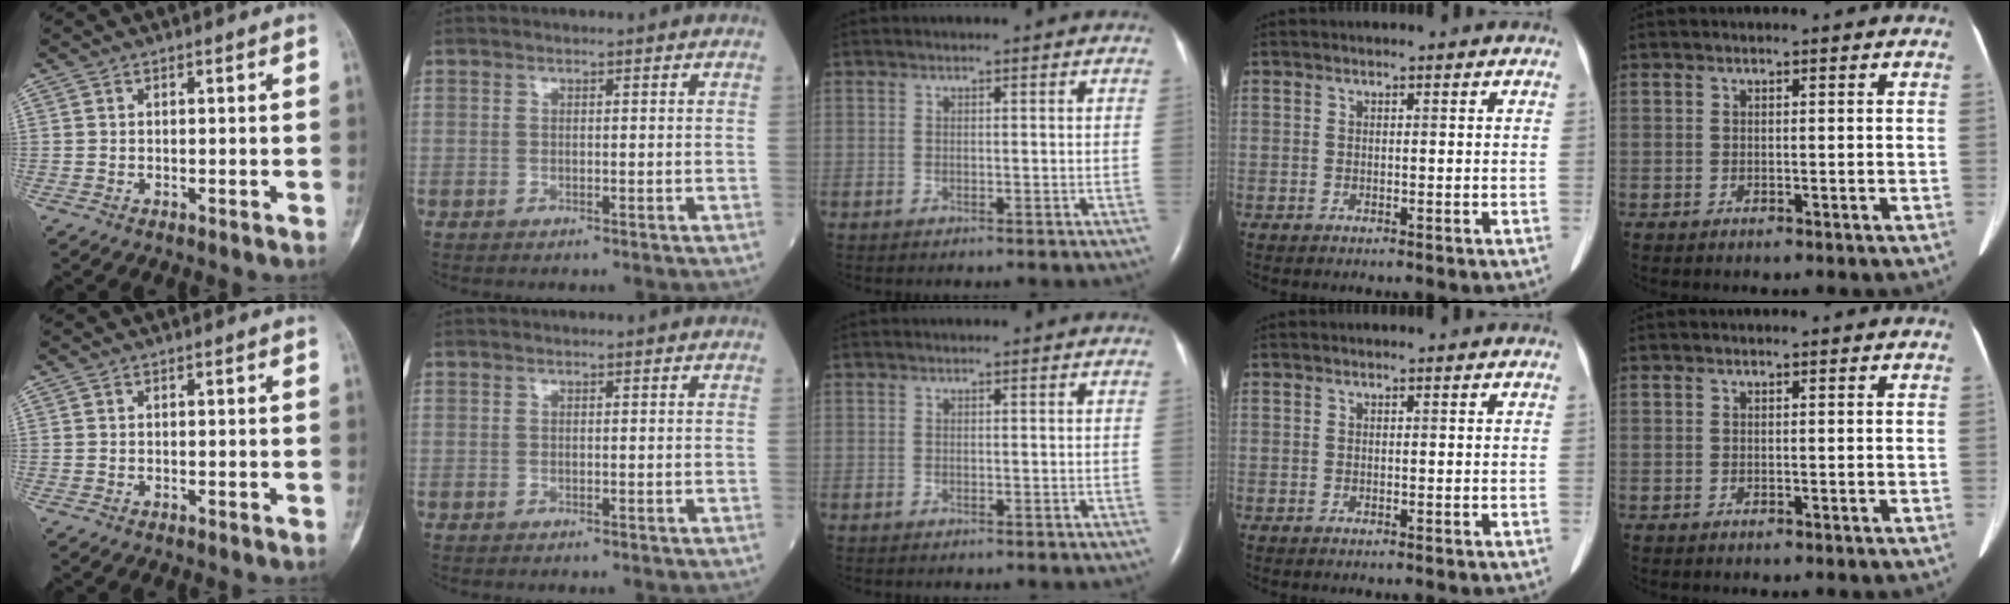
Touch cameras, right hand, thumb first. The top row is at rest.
{}